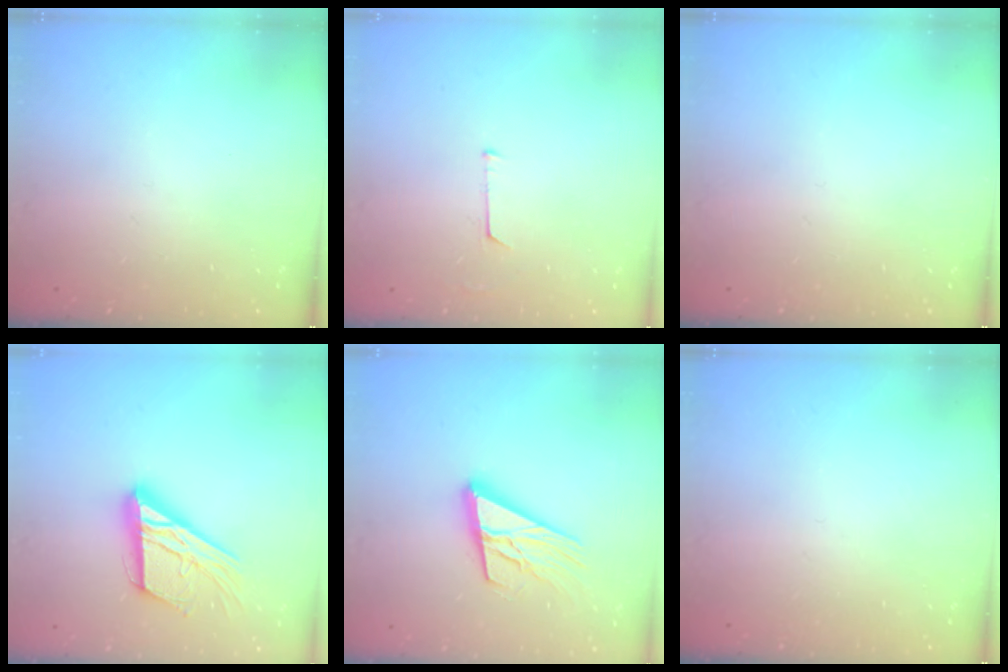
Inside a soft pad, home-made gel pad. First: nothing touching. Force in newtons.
{"total": 4.6, "press": 4.6, "slide": 0.3}
{"total": 0.0}
{"total": 17.5, "press": 17.4, "slide": 1.4}
{"total": 18.2, "press": 17.7, "slide": 4.2}
{"total": 0.0}